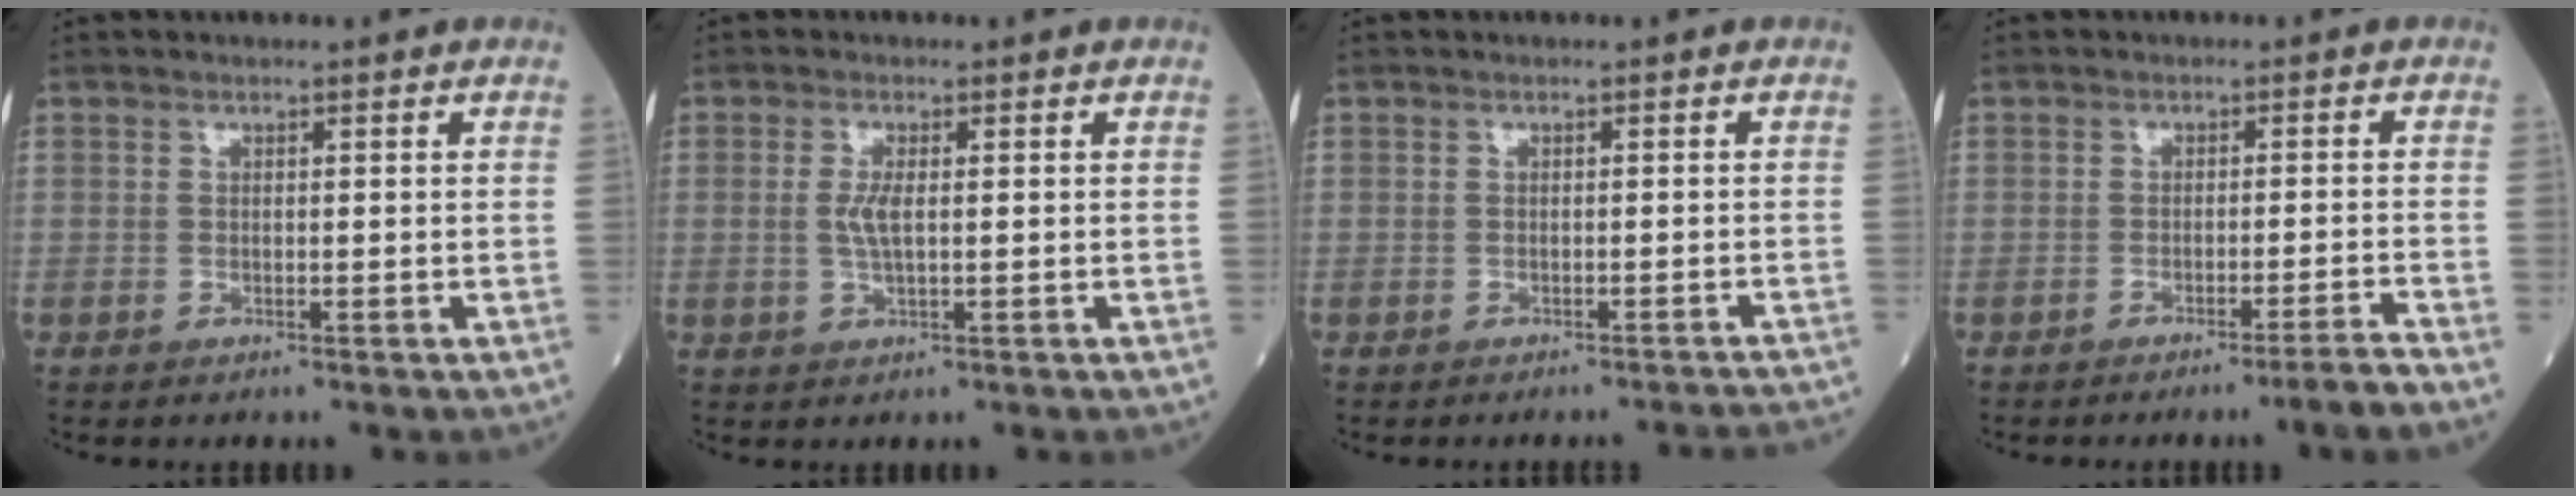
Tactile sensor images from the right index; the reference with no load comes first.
{"total": 2.9, "force": [0.2, 0.8, 2.8], "torque": [-0.060, -0.003, 0.005]}
{"total": 6.3, "force": [-6.1, -0.5, 1.2], "torque": [-0.003, -0.008, -0.064]}
{"total": 3.7, "force": [-2.9, -1.4, 1.9], "torque": [-0.024, -0.003, -0.048]}